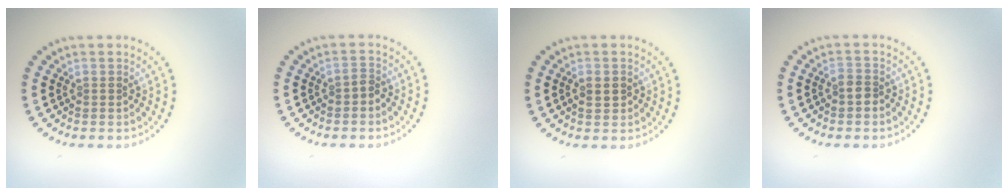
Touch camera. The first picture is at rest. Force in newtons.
{"total": 0.9, "press": 0.7, "slide": 0.6}
{"total": 1.4, "press": 1.4, "slide": 0.3}
{"total": 1.4, "press": 1.2, "slide": 0.7}